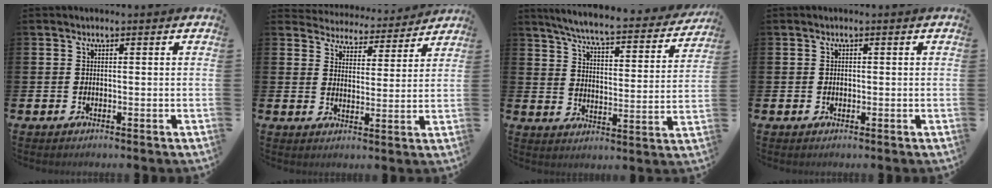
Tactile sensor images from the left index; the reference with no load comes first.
{"total": 4.7, "force": [4.6, 1.0, -0.2], "torque": [-0.014, -0.042, 0.077]}
{"total": 6.4, "force": [5.8, 0.4, 2.6], "torque": [-0.066, -0.050, 0.091]}
{"total": 0.6, "force": [0.0, 0.5, 0.3], "torque": [-0.003, 0.004, -0.002]}